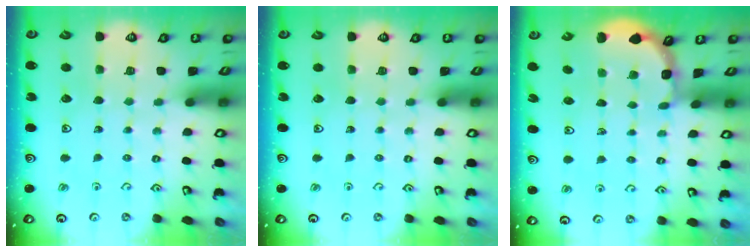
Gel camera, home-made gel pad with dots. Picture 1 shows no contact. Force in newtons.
{"total": 0.0}
{"total": 1.9, "press": 1.9, "slide": 0.1}